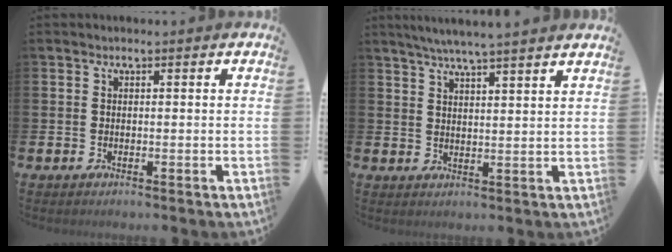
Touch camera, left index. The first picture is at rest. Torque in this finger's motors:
{"motor_torque": [0.07, -0.36, 0.66, 0.21]}